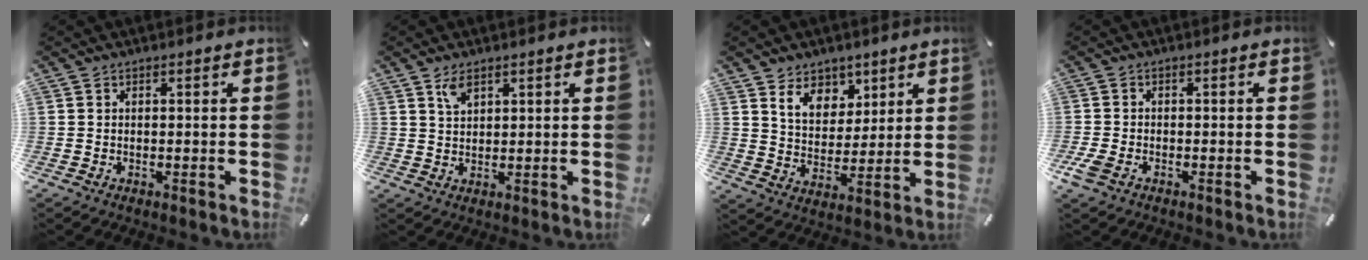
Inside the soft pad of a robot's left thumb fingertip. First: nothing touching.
{"total": 3.3, "force": [2.2, 1.7, 1.8], "torque": [-0.032, -0.004, 0.040]}
{"total": 8.7, "force": [5.7, 6.2, 2.1], "torque": [-0.036, -0.034, 0.104]}
{"total": 3.0, "force": [-1.7, 1.7, 1.8], "torque": [-0.048, -0.002, -0.033]}